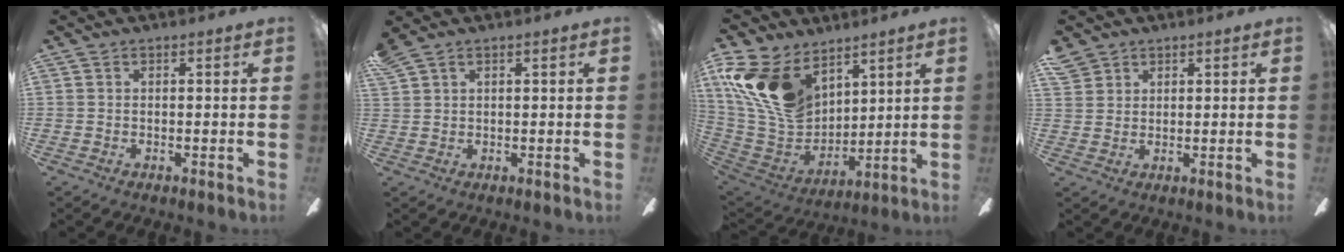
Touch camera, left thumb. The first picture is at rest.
{"total": 1.9, "force": [1.4, 0.9, 0.8], "torque": [-0.019, -0.001, 0.027]}
{"total": 18.0, "force": [9.3, 11.8, 10.0], "torque": [-0.240, -0.046, 0.177]}
{"total": 3.7, "force": [2.9, 2.3, 0.5], "torque": [-0.018, -0.004, 0.058]}